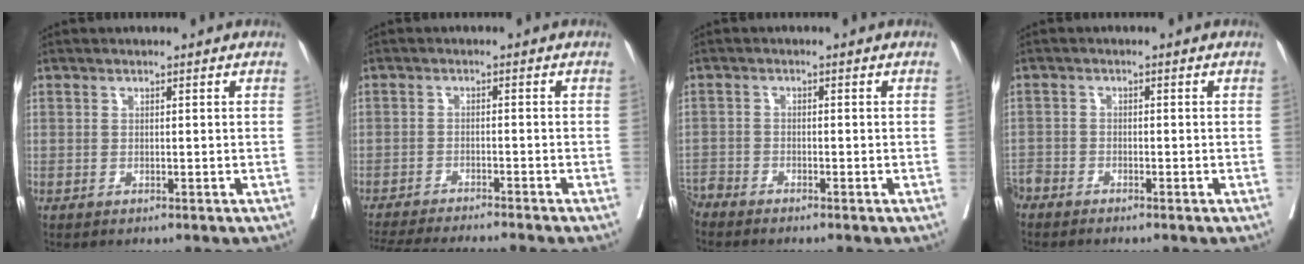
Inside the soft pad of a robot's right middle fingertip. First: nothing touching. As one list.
[{"total": 12.2, "force": [-11.1, -0.4, 5.0], "torque": [-0.062, -0.018, -0.167]}, {"total": 3.2, "force": [-3.2, -0.2, 0.2], "torque": [0.002, -0.011, -0.064]}, {"total": 3.5, "force": [-3.3, 0.7, 0.8], "torque": [-0.010, -0.007, -0.069]}]